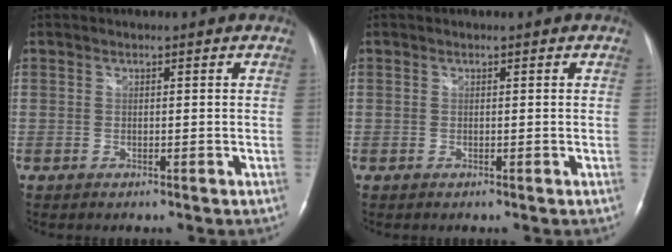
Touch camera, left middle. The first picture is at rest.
{"total": 0.0}